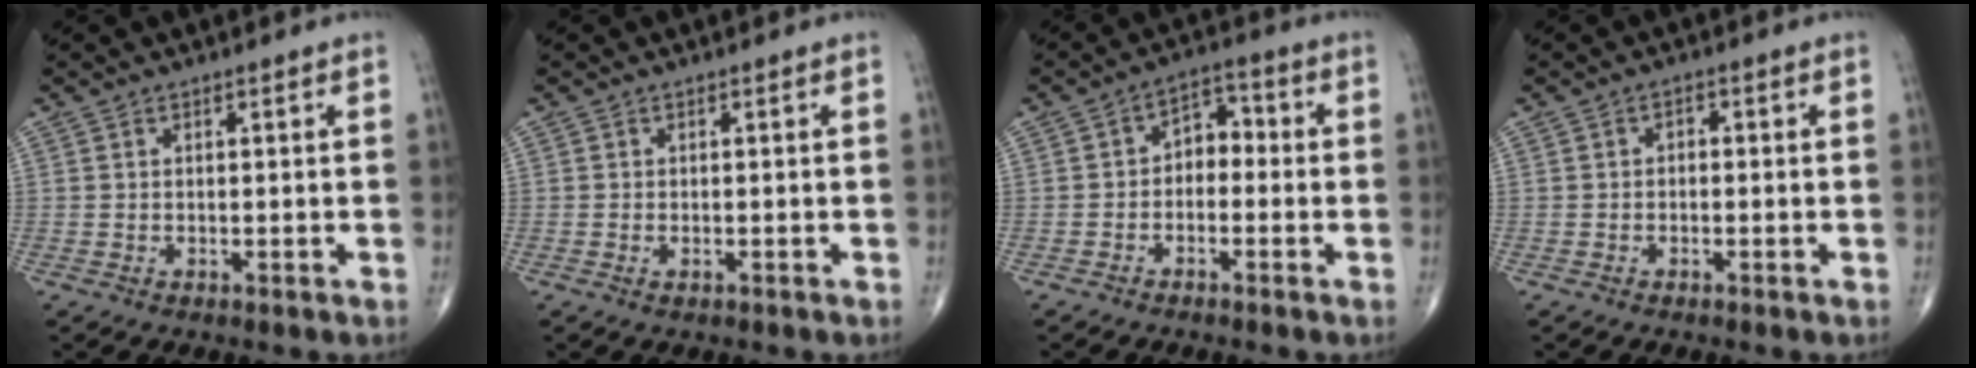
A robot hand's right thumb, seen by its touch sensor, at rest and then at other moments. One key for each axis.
{"total": 0.9, "fx": -0.4, "fy": 0.5, "fz": 0.7, "tx": -0.013, "ty": 0.004, "tz": -0.005}
{"total": 5.4, "fx": -1.0, "fy": 3.9, "fz": 3.6, "tx": -0.032, "ty": 0.031, "tz": -0.032}
{"total": 1.4, "fx": -0.3, "fy": 1.0, "fz": 0.9, "tx": -0.005, "ty": 0.006, "tz": -0.009}